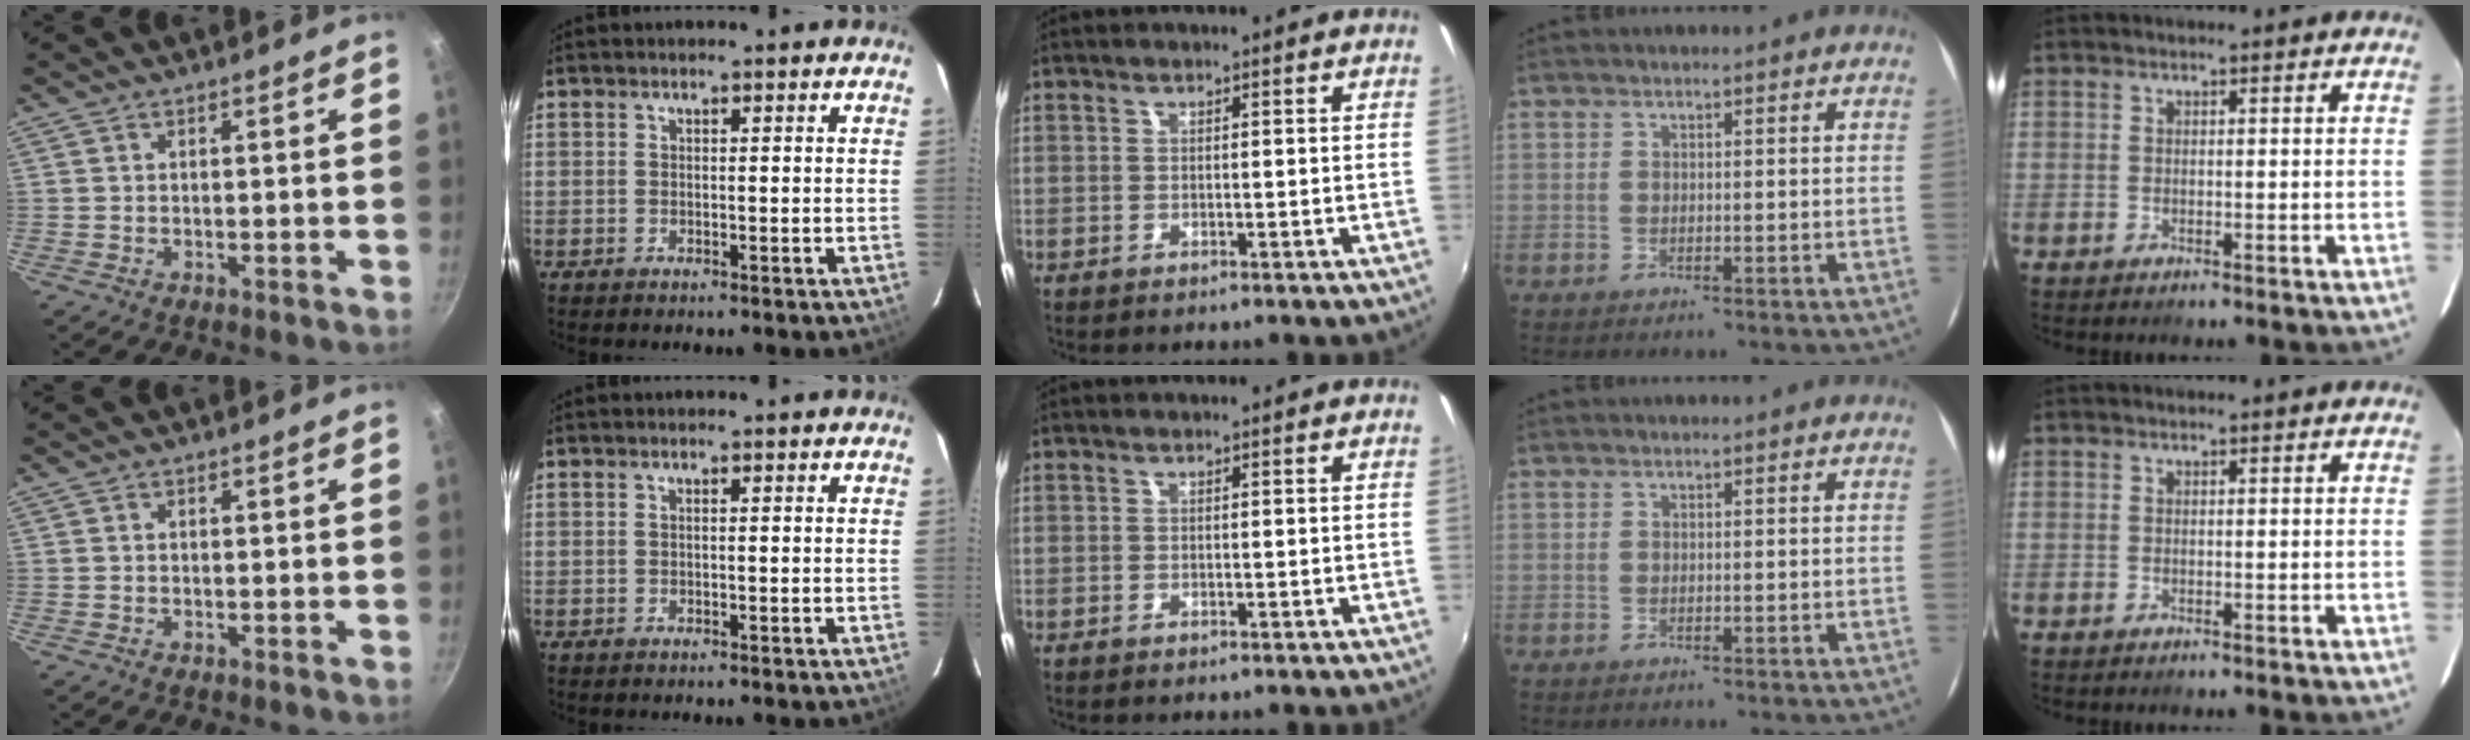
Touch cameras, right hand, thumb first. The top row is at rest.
{}